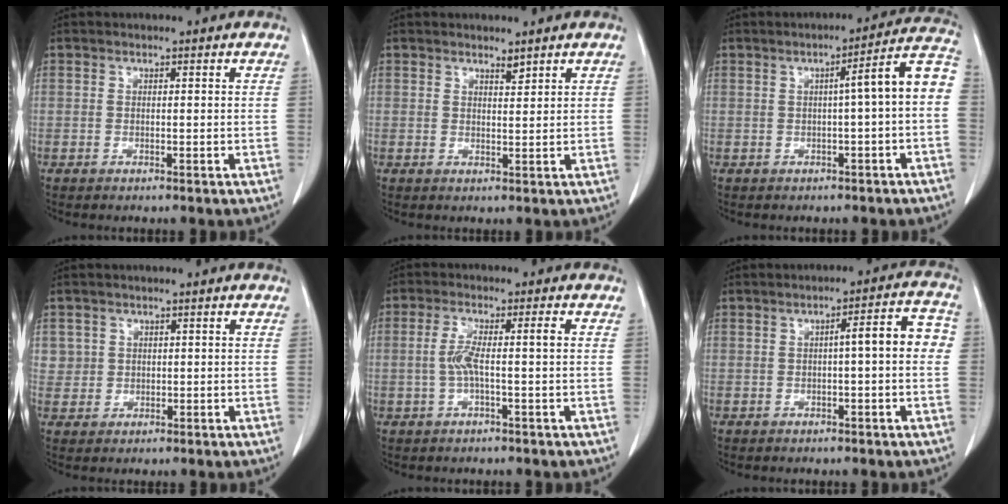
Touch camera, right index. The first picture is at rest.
{"total": 1.3, "force": [1.2, 0.1, 0.5], "torque": [-0.012, -0.007, 0.021]}
{"total": 7.4, "force": [-0.4, -0.3, 7.4], "torque": [-0.090, 0.022, -0.012]}
{"total": 2.5, "force": [0.9, 2.4, 0.0], "torque": [0.018, 0.001, 0.013]}
{"total": 4.3, "force": [-0.4, 0.2, 4.3], "torque": [-0.093, 0.016, -0.006]}
{"total": 5.9, "force": [0.0, 0.8, 5.8], "torque": [-0.074, 0.022, -0.004]}